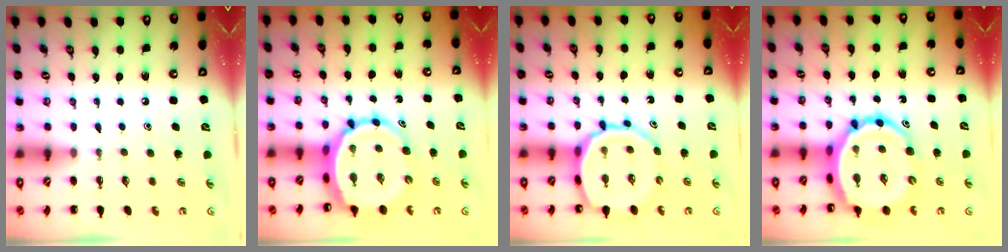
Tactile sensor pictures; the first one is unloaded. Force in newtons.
{"total": 10.8, "press": 10.2, "slide": 3.4}
{"total": 14.1, "press": 13.5, "slide": 4.1}
{"total": 15.1, "press": 14.4, "slide": 4.3}